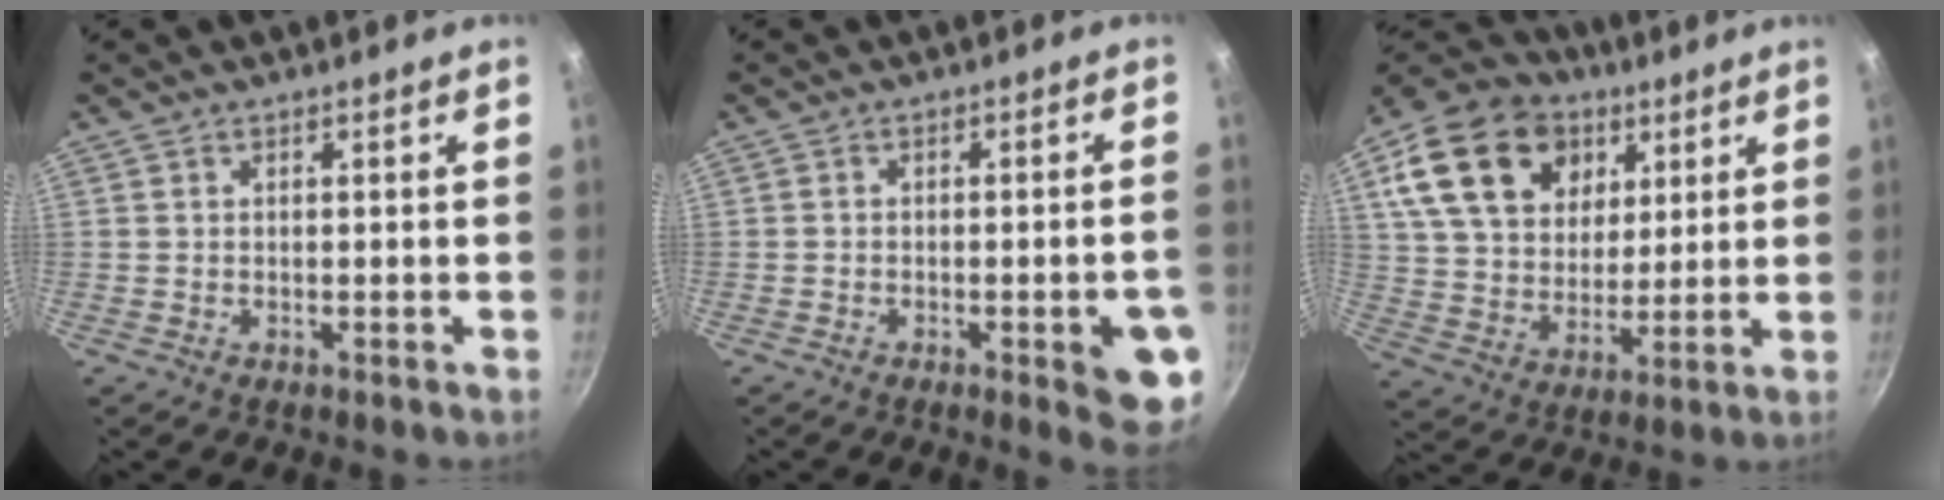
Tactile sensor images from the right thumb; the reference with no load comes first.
{"total": 8.7, "force": [-2.9, 2.4, 7.9], "torque": [-0.073, 0.010, -0.034]}
{"total": 22.0, "force": [8.9, 15.9, 12.3], "torque": [-0.199, -0.011, 0.159]}